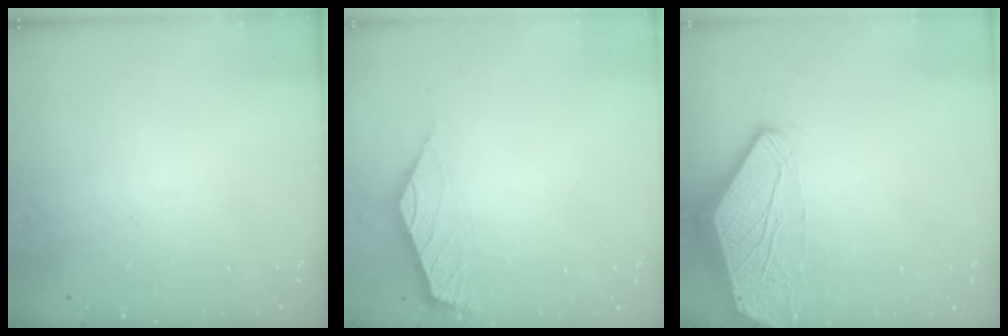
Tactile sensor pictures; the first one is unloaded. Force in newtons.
{"total": 2.4, "press": 2.3, "slide": 0.4}
{"total": 0.0}